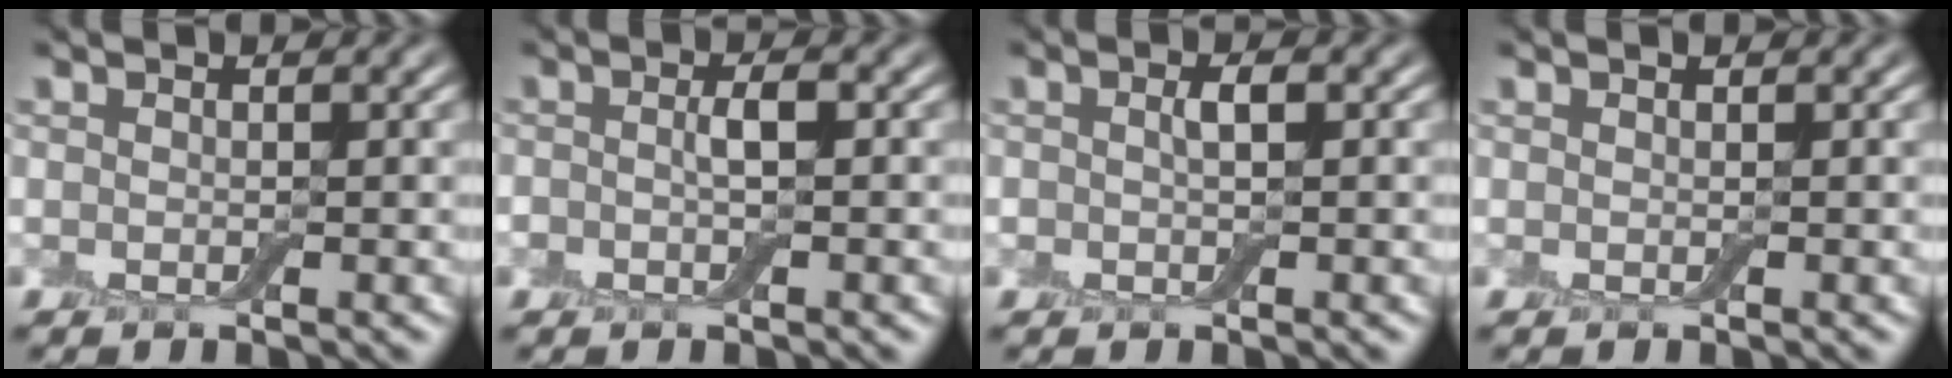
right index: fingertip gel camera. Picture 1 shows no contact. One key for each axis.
{"total": 1.6, "fx": -0.3, "fy": 0.6, "fz": 1.4, "tx": -0.028, "ty": 0.003, "tz": -0.006}
{"total": 1.2, "fx": 0.1, "fy": 0.4, "fz": 1.1, "tx": -0.022, "ty": 0.003, "tz": 0.001}
{"total": 0.0}